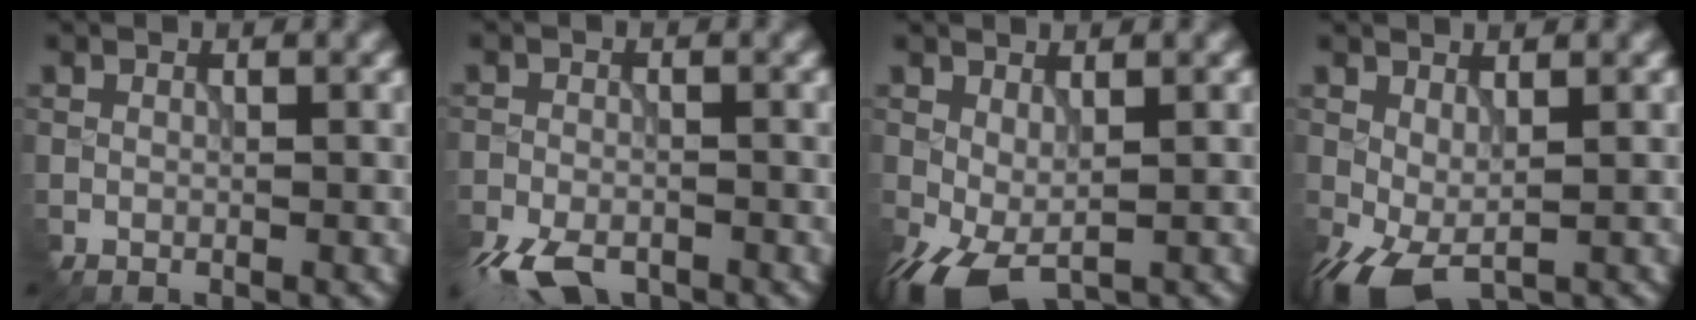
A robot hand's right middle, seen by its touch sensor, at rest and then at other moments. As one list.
[{"total": 5.7, "force": [-4.2, 2.2, 3.0], "torque": [-0.059, -0.021, -0.084]}, {"total": 4.1, "force": [-1.7, 2.0, 3.2], "torque": [-0.080, -0.003, -0.031]}, {"total": 3.7, "force": [-1.4, 1.7, 3.0], "torque": [-0.074, -0.001, -0.028]}]